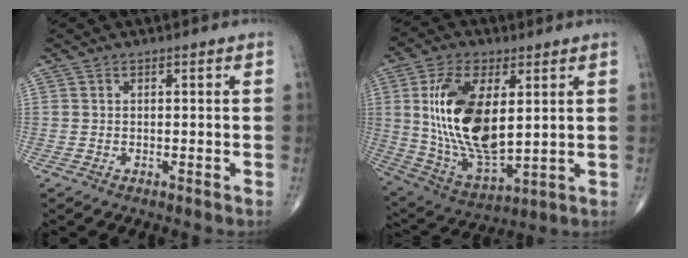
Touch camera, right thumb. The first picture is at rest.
{"total": 19.5, "force": [3.6, 9.6, 16.6], "torque": [-0.312, -0.022, 0.077]}